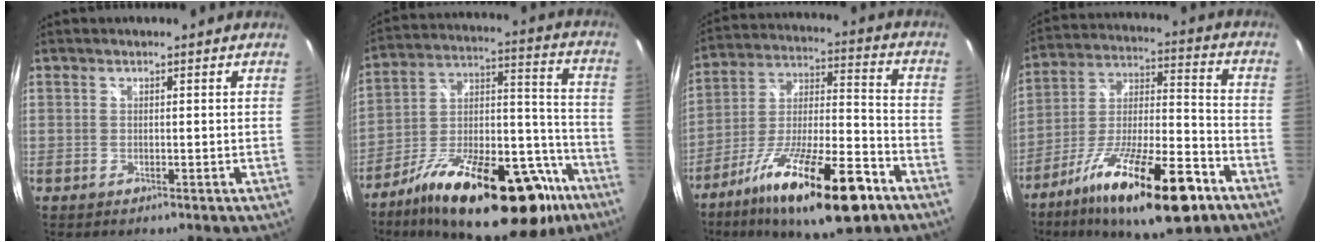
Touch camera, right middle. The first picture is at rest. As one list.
[{"total": 29.5, "force": [-18.2, 11.6, 20.0], "torque": [-0.299, 0.011, -0.268]}, {"total": 22.4, "force": [-13.4, 6.0, 16.9], "torque": [-0.295, -0.029, -0.222]}, {"total": 22.5, "force": [-13.4, 6.1, 17.0], "torque": [-0.295, -0.028, -0.221]}]